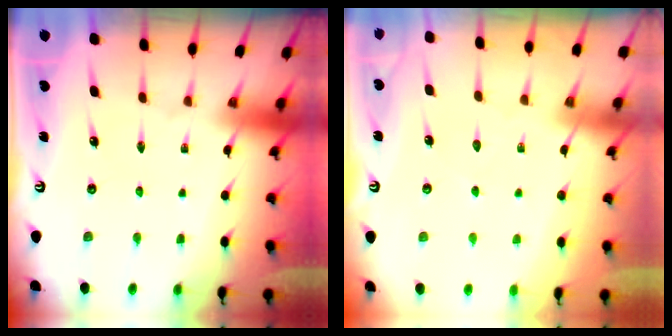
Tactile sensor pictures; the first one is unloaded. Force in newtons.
{"total": 2.3, "press": 2.3, "slide": 0.3}